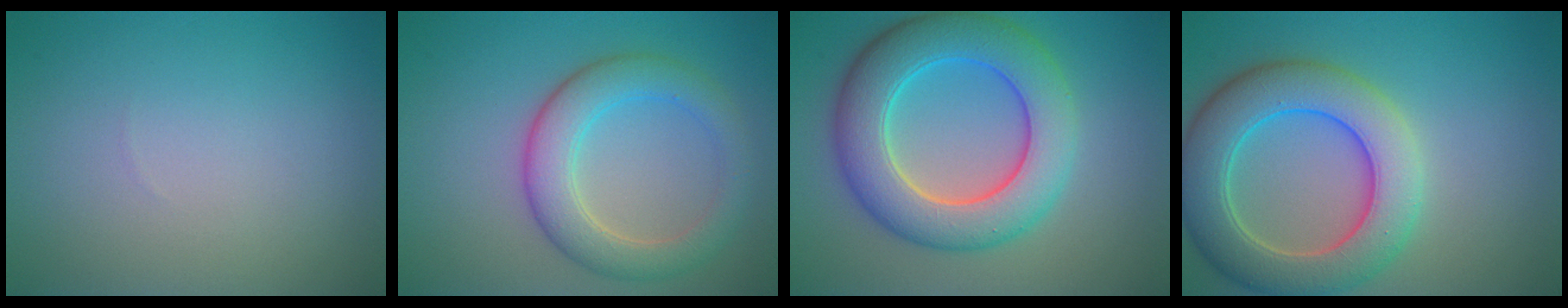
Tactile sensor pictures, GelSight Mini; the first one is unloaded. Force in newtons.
{"total": 5.0, "press": 5.0, "slide": 0.1}
{"total": 8.9, "press": 8.9, "slide": 0.5}
{"total": 8.3, "press": 8.3, "slide": 0.3}